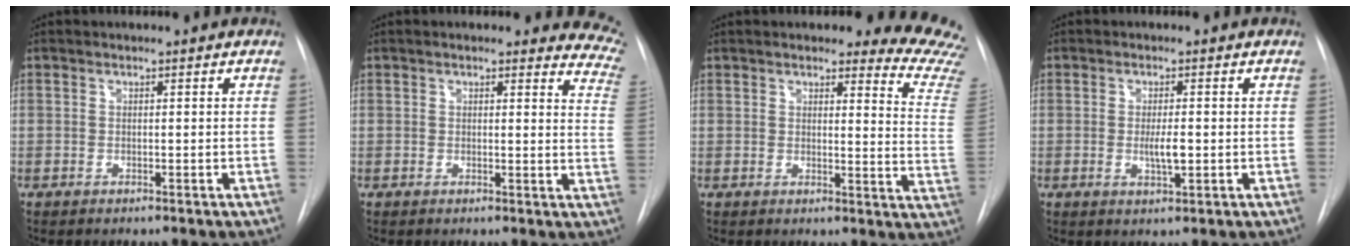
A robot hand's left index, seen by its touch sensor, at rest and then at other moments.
{"total": 9.6, "force": [8.6, 2.9, 3.3], "torque": [0.003, -0.031, 0.052]}
{"total": 12.8, "force": [12.3, 1.3, 3.3], "torque": [-0.006, -0.101, 0.097]}
{"total": 3.0, "force": [-0.3, 0.7, 2.9], "torque": [-0.050, -0.004, -0.004]}